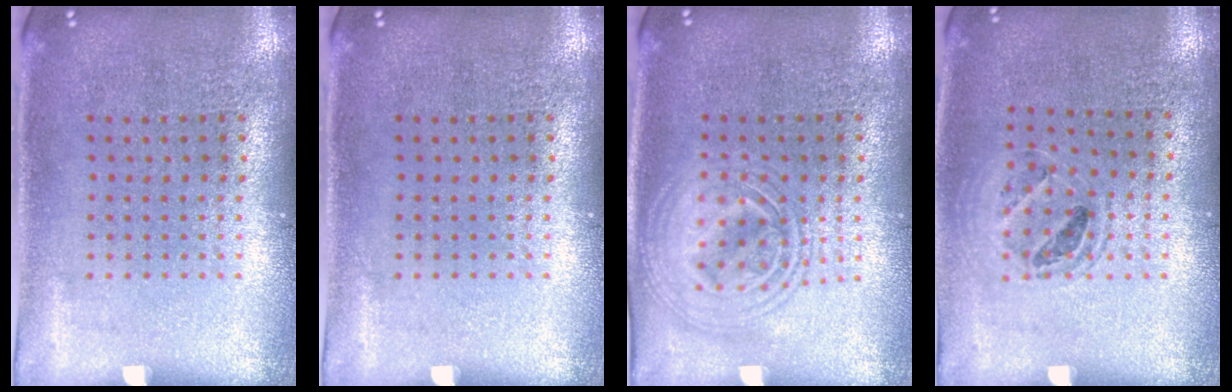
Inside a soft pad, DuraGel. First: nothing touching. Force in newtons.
{"total": 0.0}
{"total": 2.4, "press": 2.4, "slide": 0.2}
{"total": 1.1, "press": 1.1, "slide": 0.4}